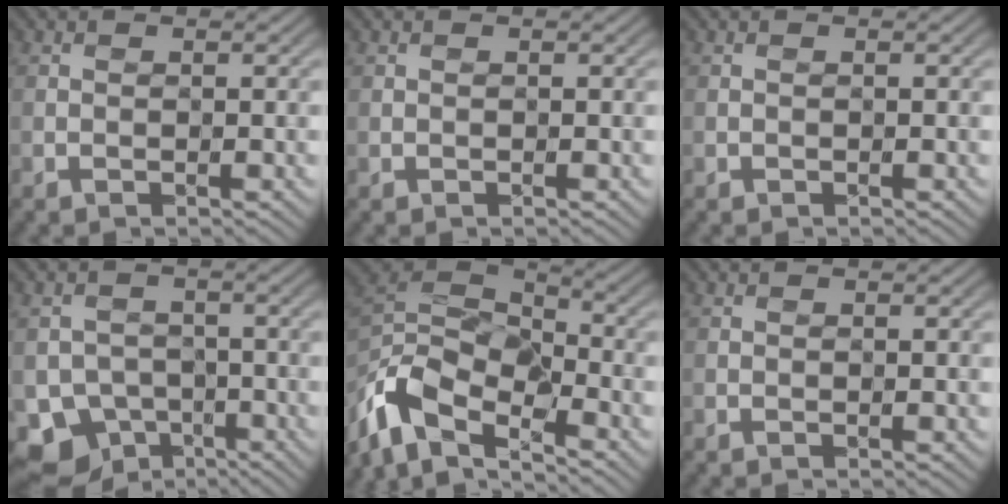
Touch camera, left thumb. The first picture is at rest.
{"total": 0.0}
{"total": 0.0}
{"total": 6.7, "force": [-3.8, 5.3, 1.8], "torque": [-0.030, -0.011, -0.074]}
{"total": 11.1, "force": [-7.1, 4.7, 7.2], "torque": [-0.158, -0.001, -0.153]}
{"total": 0.0}